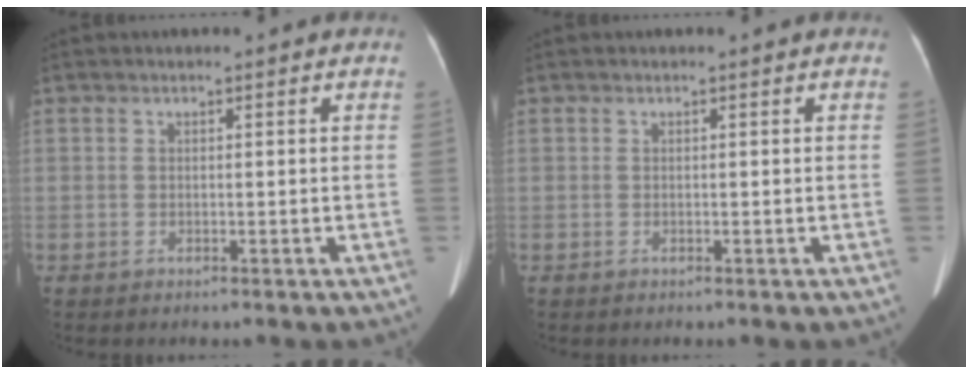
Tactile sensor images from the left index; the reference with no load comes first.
{"total": 0.0}